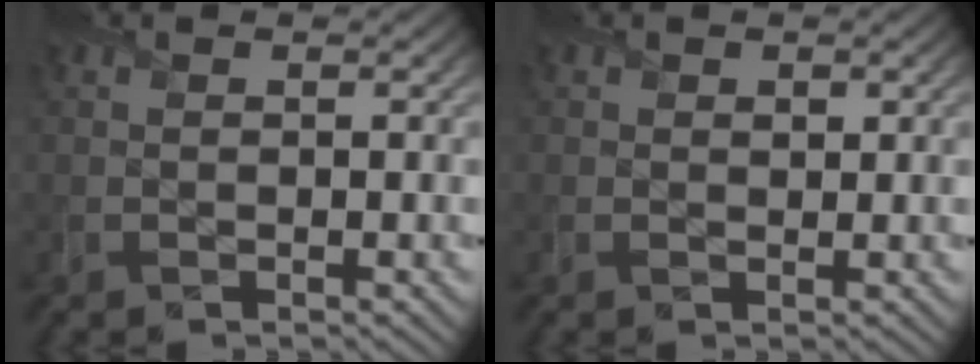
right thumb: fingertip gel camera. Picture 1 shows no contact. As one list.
[{"total": 0.9, "force": [0.4, 0.6, 0.4], "torque": [-0.004, -0.007, 0.008]}]